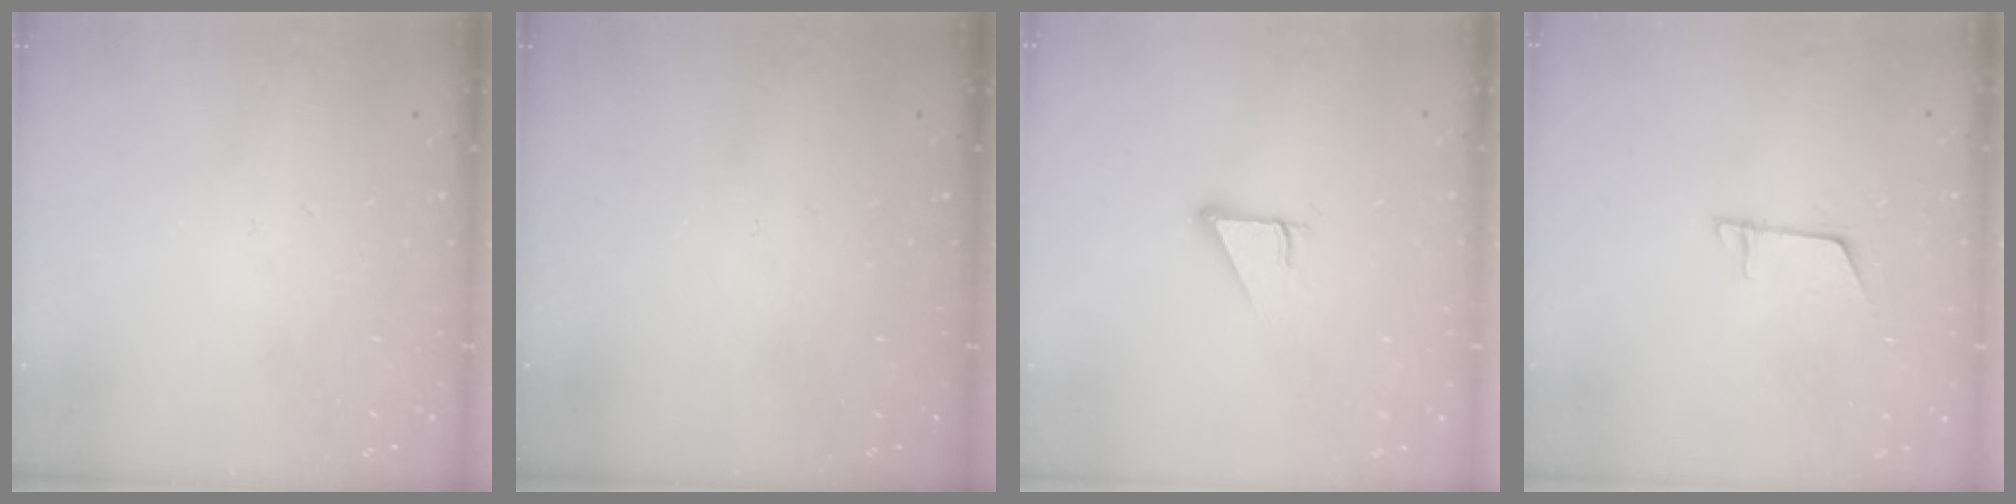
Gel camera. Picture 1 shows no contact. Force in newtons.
{"total": 0.0}
{"total": 2.7, "press": 2.7, "slide": 0.0}
{"total": 5.0, "press": 5.0, "slide": 0.4}